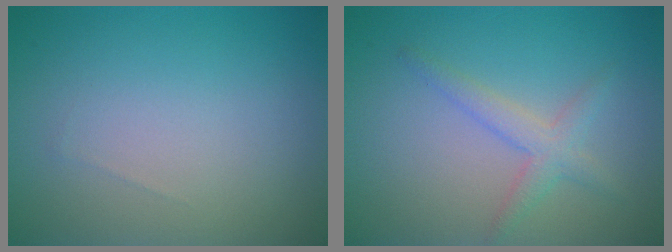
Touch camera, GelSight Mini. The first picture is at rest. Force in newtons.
{"total": 2.2, "press": 2.2, "slide": 0.1}